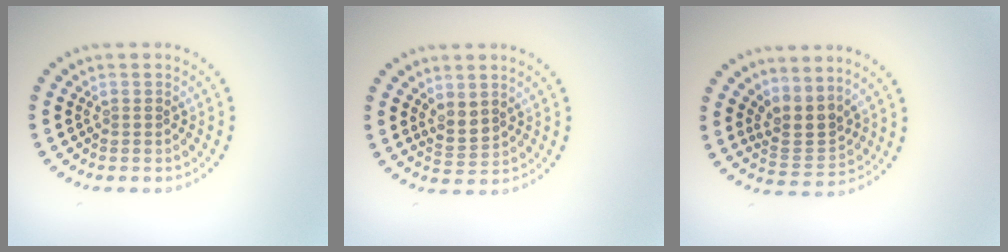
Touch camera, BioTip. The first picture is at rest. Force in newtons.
{"total": 2.1, "press": 1.7, "slide": 1.3}
{"total": 3.0, "press": 2.3, "slide": 1.9}